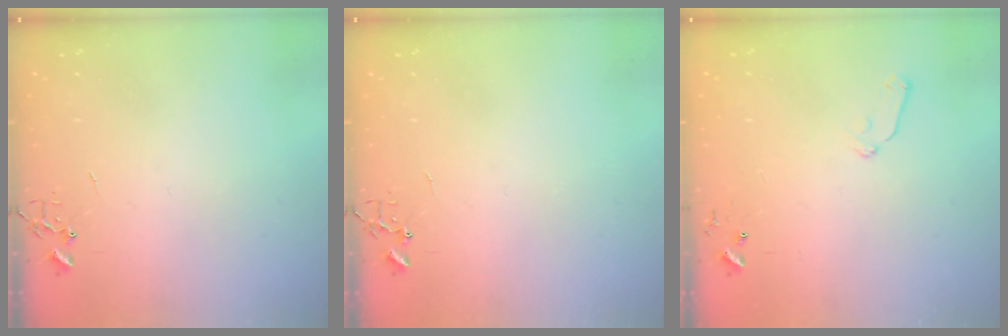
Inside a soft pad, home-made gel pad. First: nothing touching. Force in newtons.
{"total": 0.0}
{"total": 6.5, "press": 6.4, "slide": 1.0}